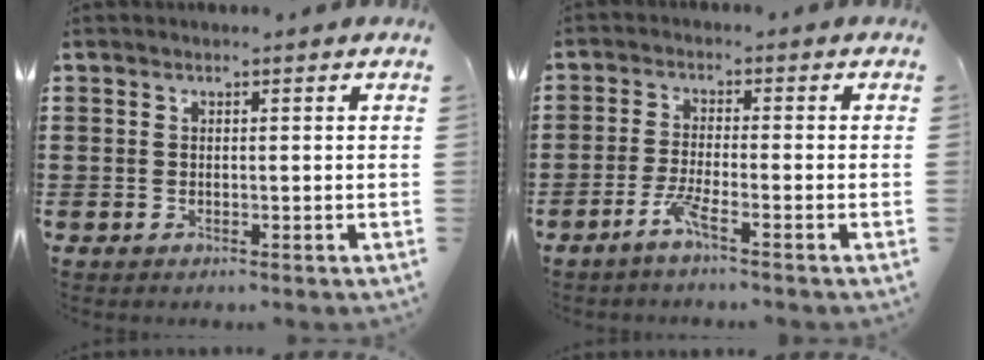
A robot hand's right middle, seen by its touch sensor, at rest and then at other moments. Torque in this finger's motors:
{"motor_torque": [-0.12, 0.06, 0.18, 0.03]}